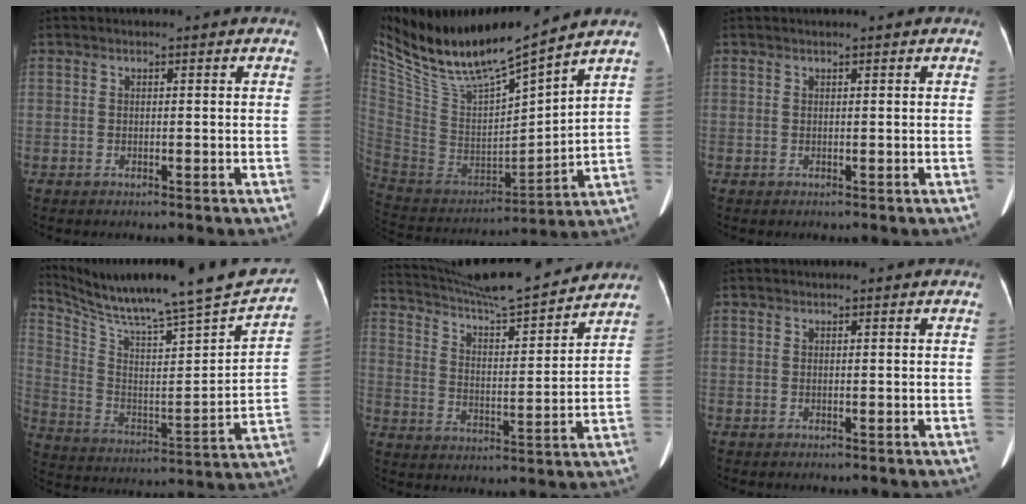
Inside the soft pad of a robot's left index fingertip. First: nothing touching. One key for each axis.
{"total": 19.5, "fx": 16.6, "fy": 1.1, "fz": 10.1, "tx": -0.202, "ty": -0.006, "tz": 0.318}
{"total": 0.6, "fx": 0.6, "fy": -0.1, "fz": 0.3, "tx": -0.003, "ty": 0.011, "tz": 0.012}
{"total": 25.5, "fx": 22.8, "fy": 0.5, "fz": 11.4, "tx": -0.199, "ty": -0.052, "tz": 0.335}
{"total": 19.7, "fx": 18.2, "fy": 0.6, "fz": 7.5, "tx": -0.133, "ty": -0.005, "tz": 0.277}
{"total": 0.0}